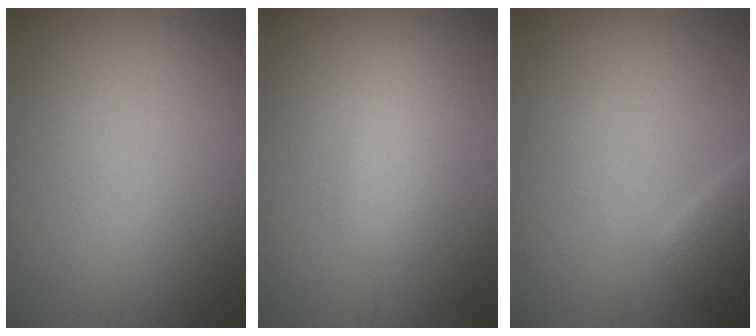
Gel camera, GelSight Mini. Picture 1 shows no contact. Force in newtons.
{"total": 1.9, "press": 1.9, "slide": 0.1}
{"total": 2.2, "press": 2.2, "slide": 0.1}